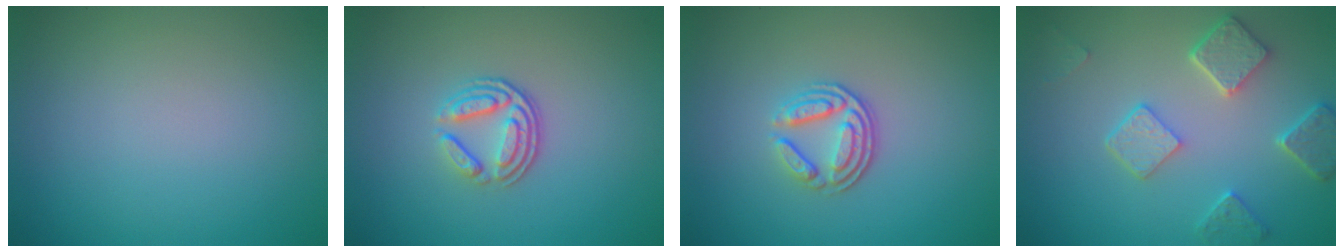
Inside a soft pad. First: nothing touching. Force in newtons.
{"total": 3.5, "press": 2.6, "slide": 2.3}
{"total": 3.4, "press": 2.6, "slide": 2.3}
{"total": 4.6, "press": 3.6, "slide": 2.8}